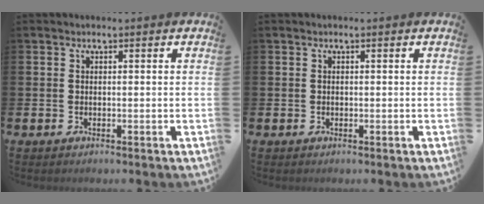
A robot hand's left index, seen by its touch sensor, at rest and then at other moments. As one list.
[{"total": 0.0}]